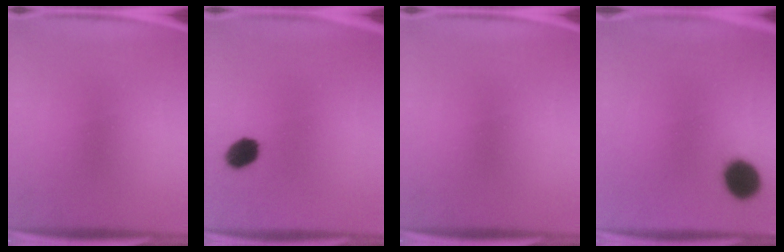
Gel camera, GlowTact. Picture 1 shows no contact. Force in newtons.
{"total": 5.5}
{"total": 0.0}
{"total": 9.1}